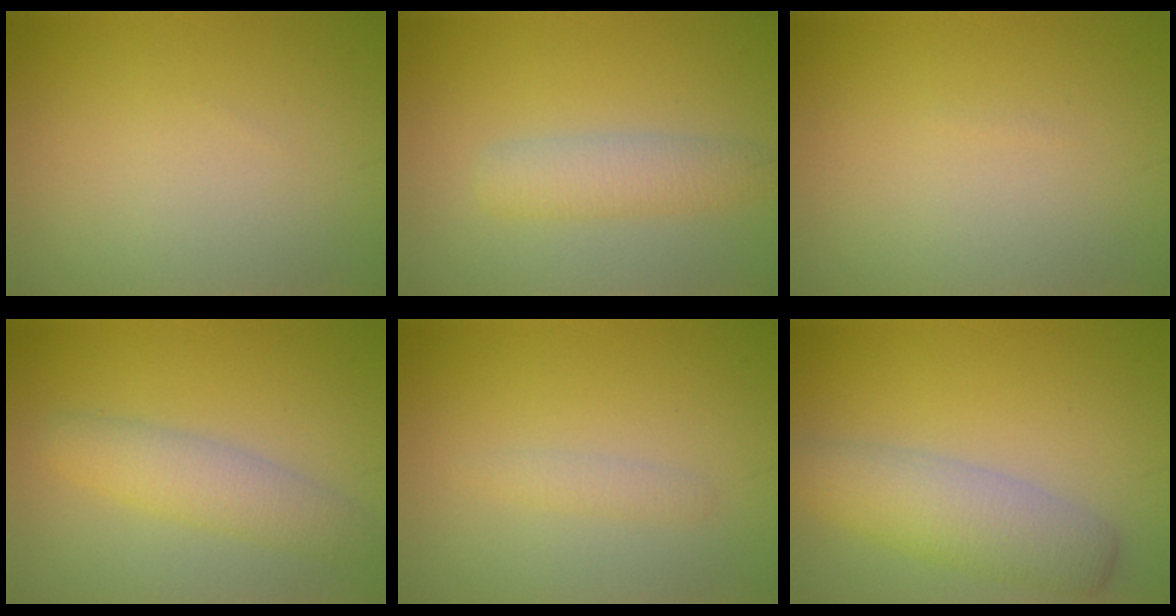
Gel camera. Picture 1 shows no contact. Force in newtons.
{"total": 3.1, "press": 3.1, "slide": 0.2}
{"total": 0.0}
{"total": 3.8, "press": 3.8, "slide": 0.1}
{"total": 1.1, "press": 1.1, "slide": 0.0}
{"total": 5.4, "press": 5.4, "slide": 0.3}